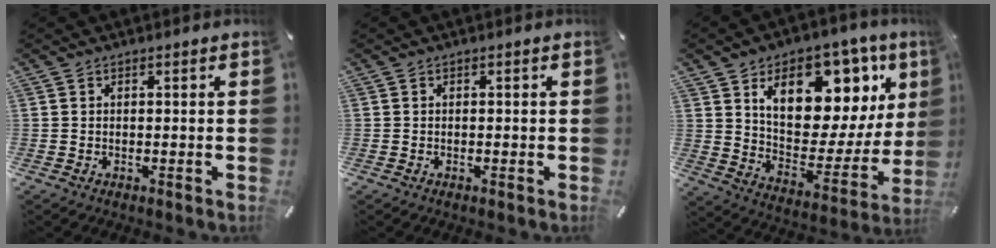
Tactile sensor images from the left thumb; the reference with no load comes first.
{"total": 0.0}
{"total": 18.4, "force": [10.2, 10.7, 11.0], "torque": [-0.162, -0.072, 0.170]}